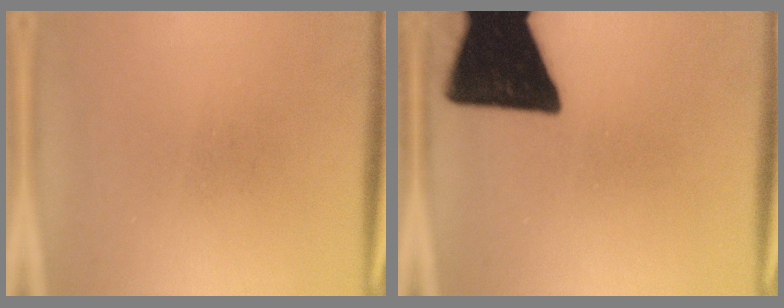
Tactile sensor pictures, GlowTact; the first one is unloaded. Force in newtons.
{"total": 19.1}